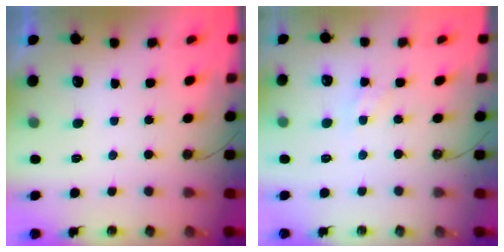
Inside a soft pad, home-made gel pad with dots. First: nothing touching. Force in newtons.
{"total": 2.8, "press": 2.8, "slide": 0.5}